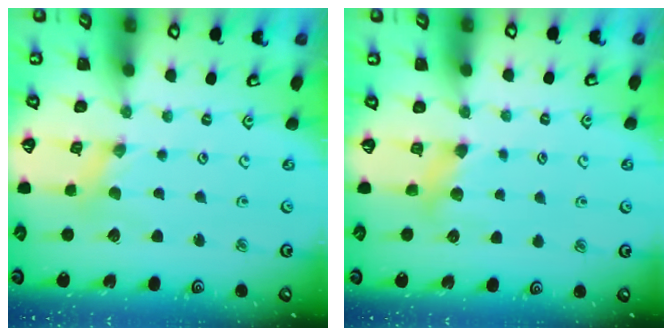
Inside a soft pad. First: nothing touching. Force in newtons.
{"total": 4.3, "press": 4.2, "slide": 0.9}